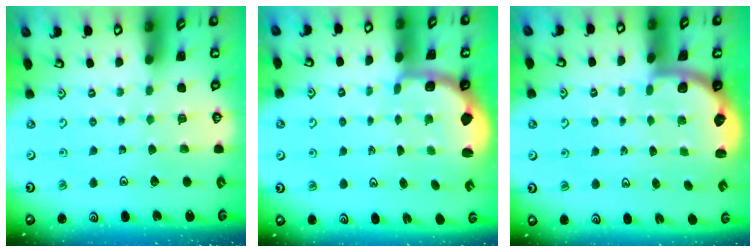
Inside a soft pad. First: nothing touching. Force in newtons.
{"total": 2.5, "press": 1.3, "slide": 2.1}
{"total": 2.1, "press": 2.0, "slide": 0.8}